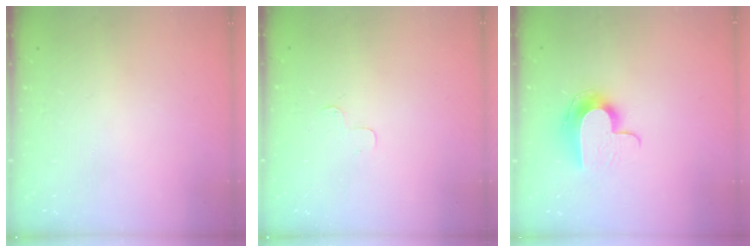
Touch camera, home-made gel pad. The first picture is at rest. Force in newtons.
{"total": 3.6, "press": 3.6, "slide": 0.4}
{"total": 9.9, "press": 9.9, "slide": 0.3}